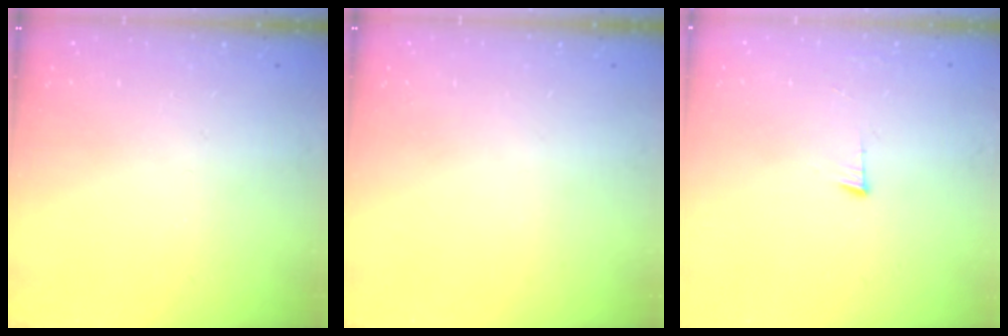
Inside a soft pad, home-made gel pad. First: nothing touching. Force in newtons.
{"total": 0.0}
{"total": 3.6, "press": 3.5, "slide": 0.5}